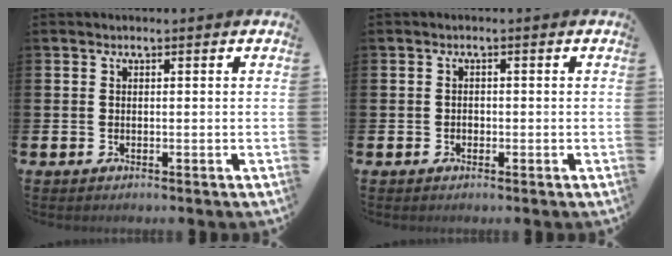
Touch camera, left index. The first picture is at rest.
{"total": 0.9, "force": [-0.4, 0.7, 0.2], "torque": [-0.012, 0.007, -0.008]}